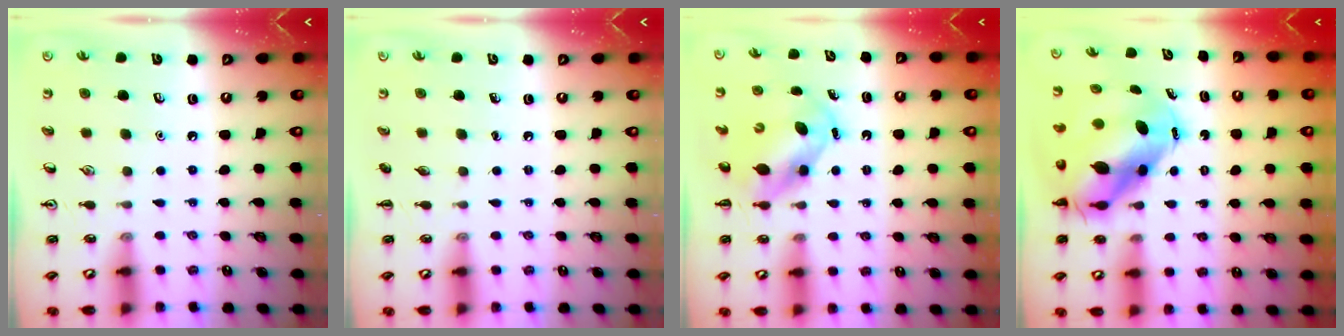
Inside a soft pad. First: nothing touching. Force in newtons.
{"total": 0.0}
{"total": 6.0, "press": 5.9, "slide": 0.7}
{"total": 9.6, "press": 9.3, "slide": 2.4}